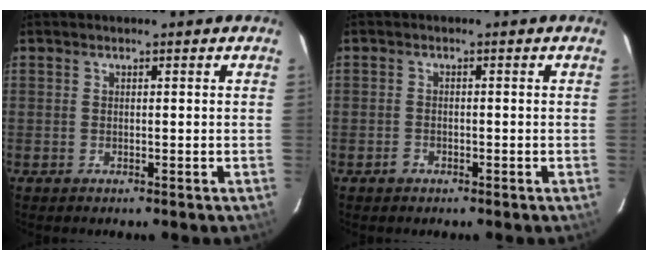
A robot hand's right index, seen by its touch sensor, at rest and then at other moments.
{"total": 1.5, "force": [-1.0, 1.1, 0.5], "torque": [-0.008, 0.002, -0.016]}